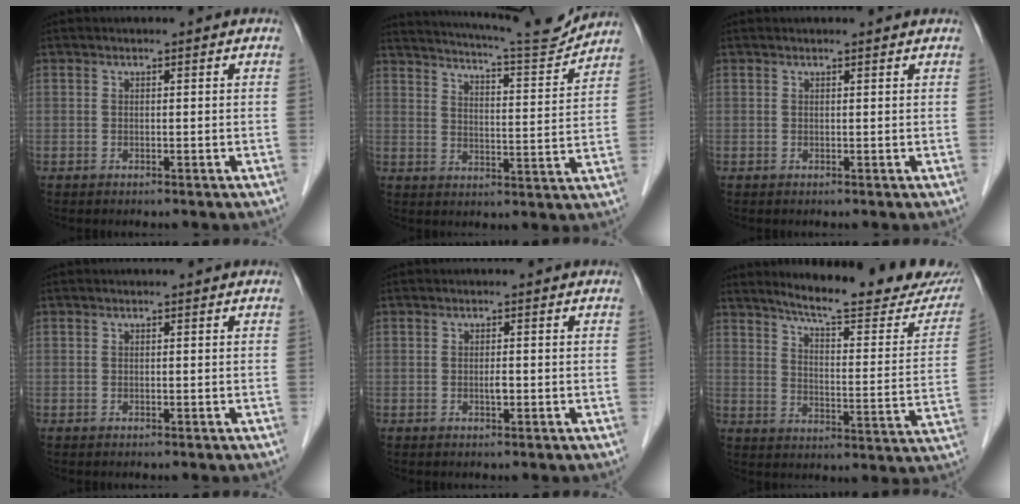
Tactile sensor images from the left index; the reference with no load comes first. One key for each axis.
{"total": 14.7, "fx": 13.9, "fy": 0.1, "fz": 4.7, "tx": -0.084, "ty": -0.021, "tz": 0.193}
{"total": 1.4, "fx": 1.4, "fy": 0.1, "fz": 0.2, "tx": -0.011, "ty": 0.006, "tz": 0.016}
{"total": 0.0}
{"total": 1.0, "fx": -0.2, "fy": 0.2, "fz": 0.9, "tx": -0.020, "ty": -0.001, "tz": -0.004}
{"total": 21.2, "fx": 19.1, "fy": 2.3, "fz": 9.0, "tx": -0.120, "ty": -0.068, "tz": 0.236}